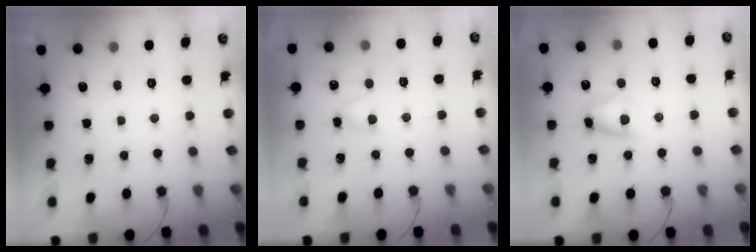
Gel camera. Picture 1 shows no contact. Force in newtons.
{"total": 3.1, "press": 2.9, "slide": 1.1}
{"total": 7.3, "press": 7.2, "slide": 1.1}